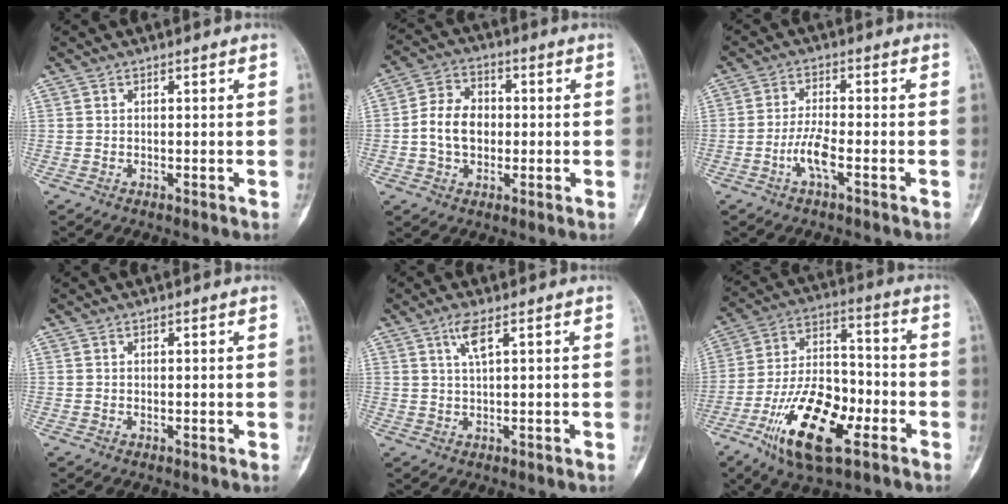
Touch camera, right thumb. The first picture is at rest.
{"total": 8.6, "force": [-0.6, 6.5, 5.5], "torque": [-0.080, 0.019, -0.019]}
{"total": 4.9, "force": [-2.1, 1.1, 4.3], "torque": [-0.093, 0.012, -0.041]}
{"total": 0.0}
{"total": 3.3, "force": [1.4, 0.4, 2.9], "torque": [-0.068, 0.001, 0.032]}
{"total": 19.2, "force": [-8.6, 8.5, 14.9], "torque": [-0.261, 0.042, -0.149]}